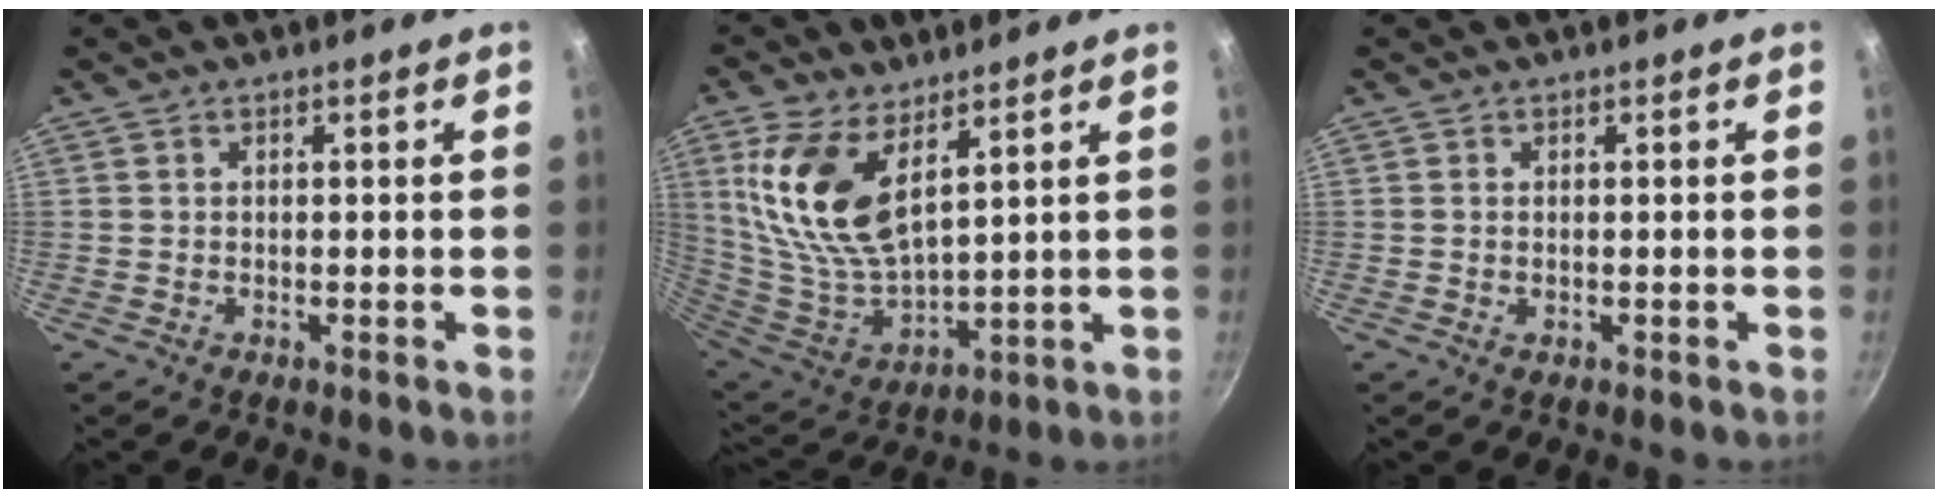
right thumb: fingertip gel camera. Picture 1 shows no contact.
{"total": 15.8, "force": [7.0, 7.6, 12.0], "torque": [-0.240, -0.047, 0.150]}
{"total": 0.6, "force": [0.0, 0.3, 0.5], "torque": [-0.009, 0.000, -0.001]}